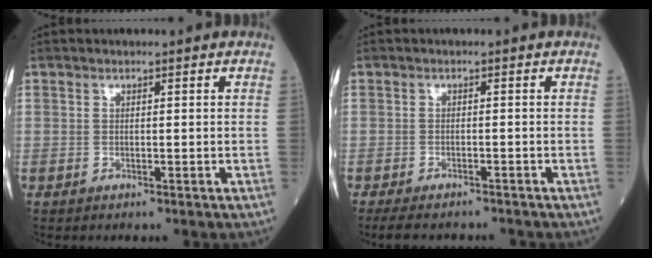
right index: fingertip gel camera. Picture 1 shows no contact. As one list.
[{"total": 7.4, "force": [-6.7, 1.7, 2.7], "torque": [-0.036, -0.011, -0.097]}]